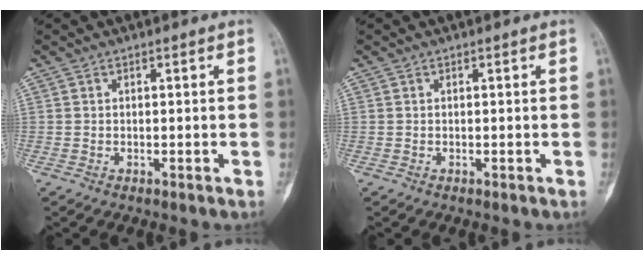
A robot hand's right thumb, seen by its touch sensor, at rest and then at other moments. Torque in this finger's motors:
{"motor_torque": [2.08, 2.03, 0.13, 0.04, 0.02]}